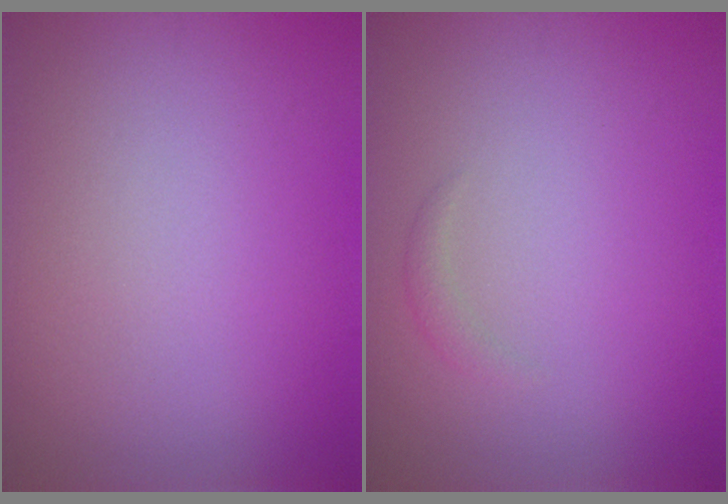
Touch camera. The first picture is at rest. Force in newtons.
{"total": 0.7, "press": 0.7, "slide": 0.1}